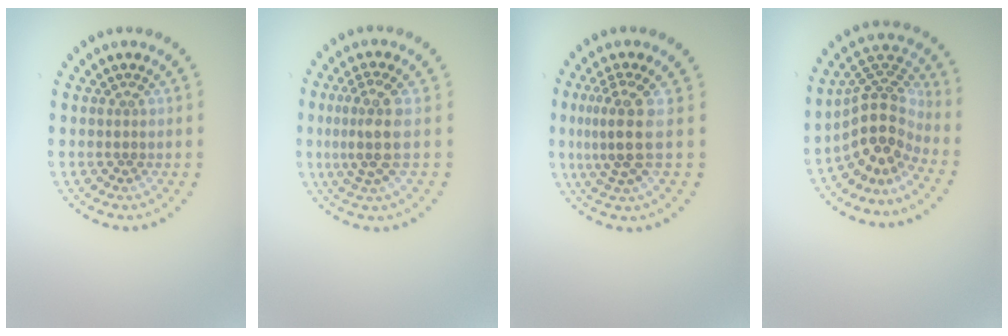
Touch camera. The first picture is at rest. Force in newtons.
{"total": 3.2, "press": 2.6, "slide": 1.8}
{"total": 3.4, "press": 2.6, "slide": 2.2}
{"total": 5.2, "press": 3.8, "slide": 3.5}